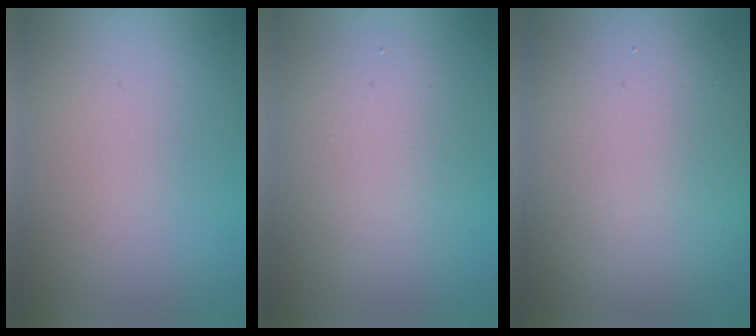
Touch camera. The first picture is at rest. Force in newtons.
{"total": 4.6, "press": 4.6, "slide": 0.6}
{"total": 12.9, "press": 12.9, "slide": 0.9}